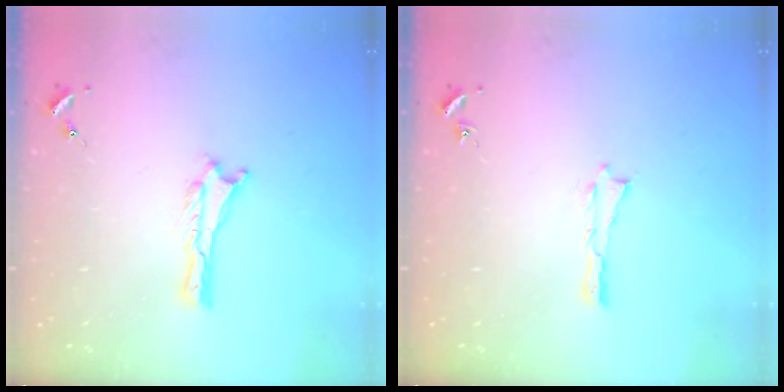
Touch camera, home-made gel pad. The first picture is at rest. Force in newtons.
{"total": 0.0}